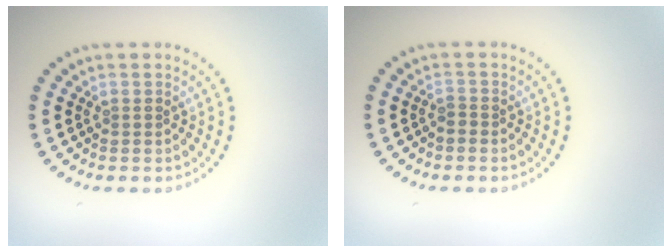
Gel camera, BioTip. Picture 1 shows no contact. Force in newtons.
{"total": 0.7, "press": 0.4, "slide": 0.6}